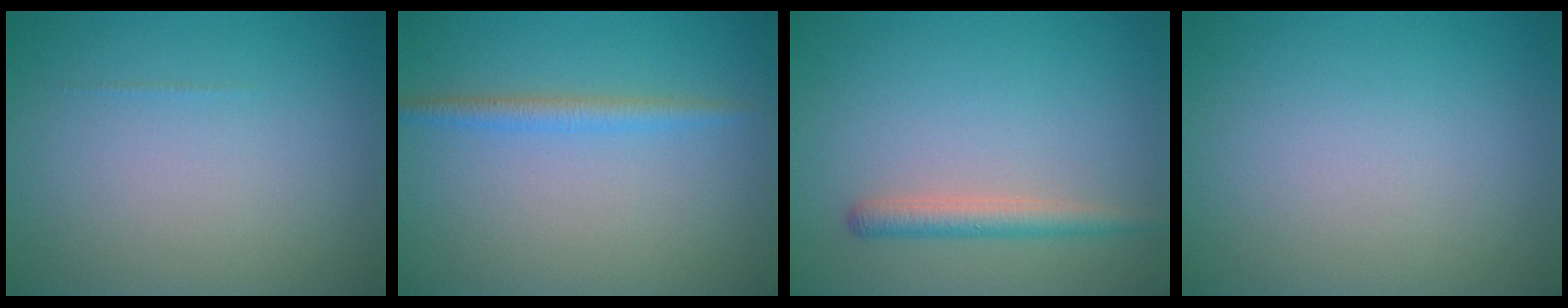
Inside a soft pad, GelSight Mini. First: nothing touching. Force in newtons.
{"total": 1.9, "press": 1.9, "slide": 0.0}
{"total": 2.3, "press": 2.3, "slide": 0.2}
{"total": 0.0}